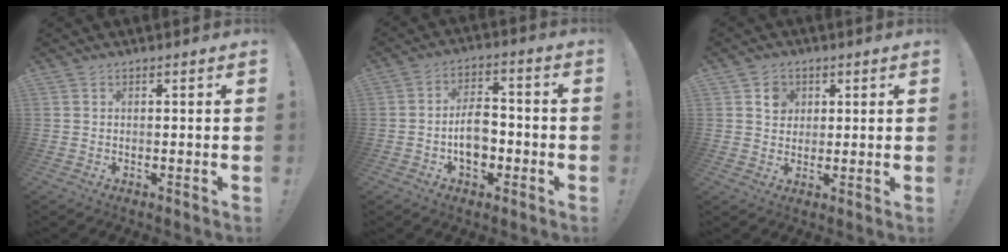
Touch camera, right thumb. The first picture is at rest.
{"total": 9.3, "force": [-2.2, 6.1, 6.6], "torque": [-0.097, 0.011, -0.037]}
{"total": 5.2, "force": [2.1, 4.5, 1.4], "torque": [-0.007, -0.007, 0.035]}